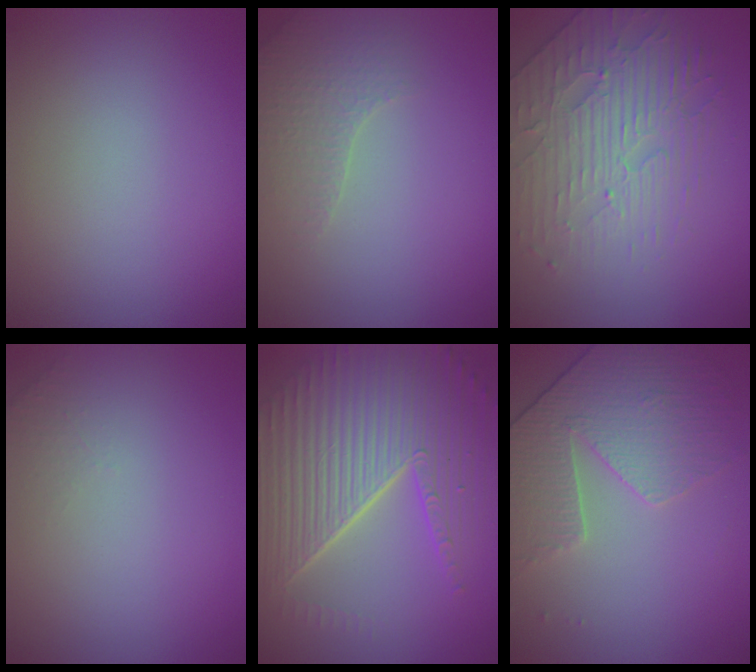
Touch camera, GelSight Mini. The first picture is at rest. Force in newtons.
{"total": 2.6, "press": 2.5, "slide": 0.5}
{"total": 4.2, "press": 3.8, "slide": 1.7}
{"total": 1.0, "press": 0.9, "slide": 0.3}
{"total": 9.5, "press": 6.0, "slide": 7.4}
{"total": 4.2, "press": 3.7, "slide": 2.1}